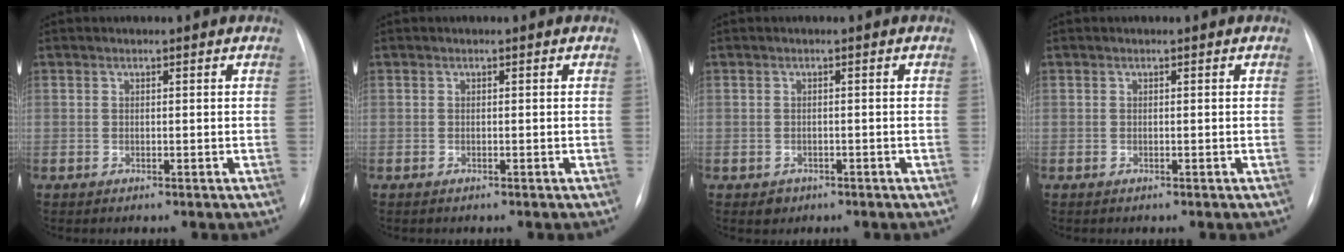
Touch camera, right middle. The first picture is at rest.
{"total": 0.0}
{"total": 1.4, "force": [-0.8, 1.2, 0.1], "torque": [-0.001, 0.004, -0.008]}
{"total": 0.0}